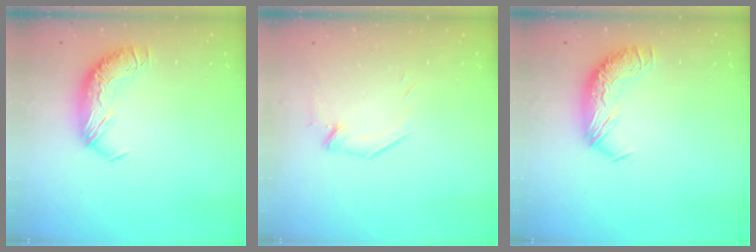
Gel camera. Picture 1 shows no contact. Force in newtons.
{"total": 3.9, "press": 3.7, "slide": 1.3}
{"total": 0.0}